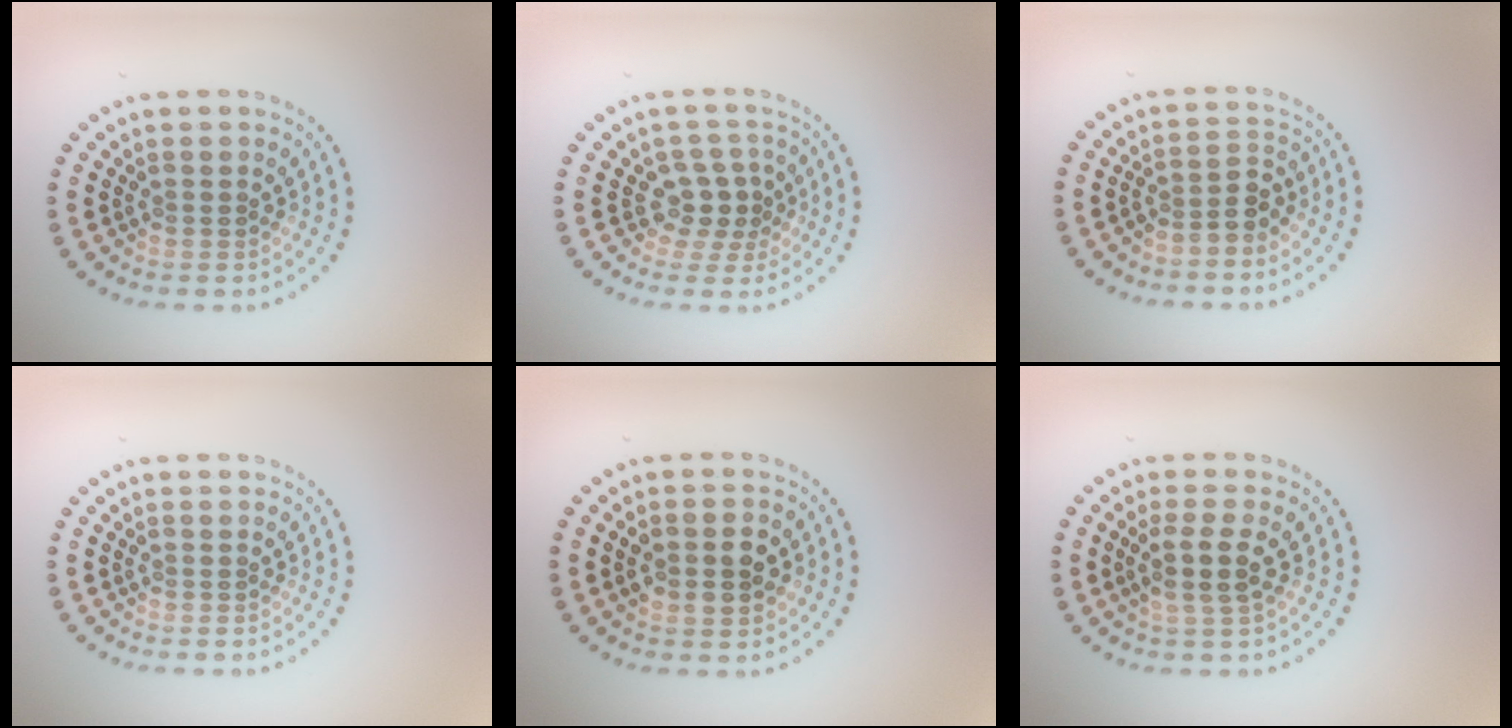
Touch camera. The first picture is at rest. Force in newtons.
{"total": 2.4, "press": 1.9, "slide": 1.6}
{"total": 2.3, "press": 1.8, "slide": 1.4}
{"total": 0.0}
{"total": 3.8, "press": 3.8, "slide": 0.2}
{"total": 2.8, "press": 2.4, "slide": 1.4}